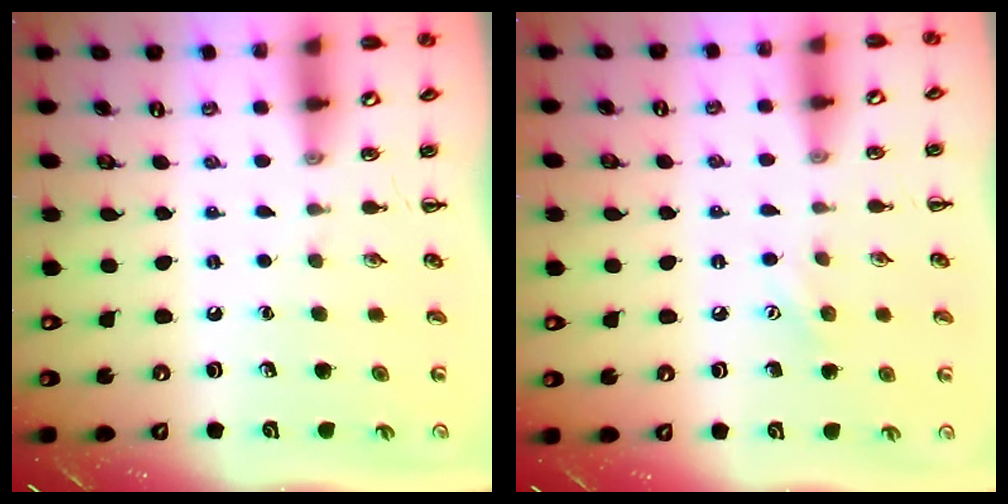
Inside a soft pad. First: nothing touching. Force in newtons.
{"total": 6.2, "press": 6.1, "slide": 1.2}